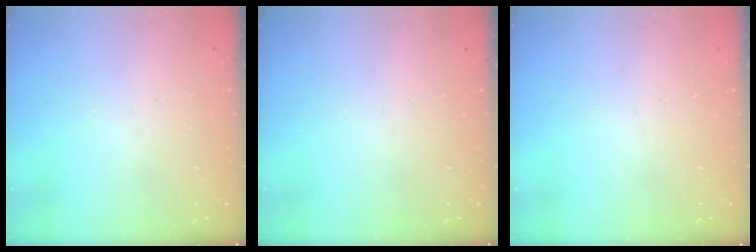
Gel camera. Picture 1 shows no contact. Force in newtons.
{"total": 0.0}
{"total": 0.0}